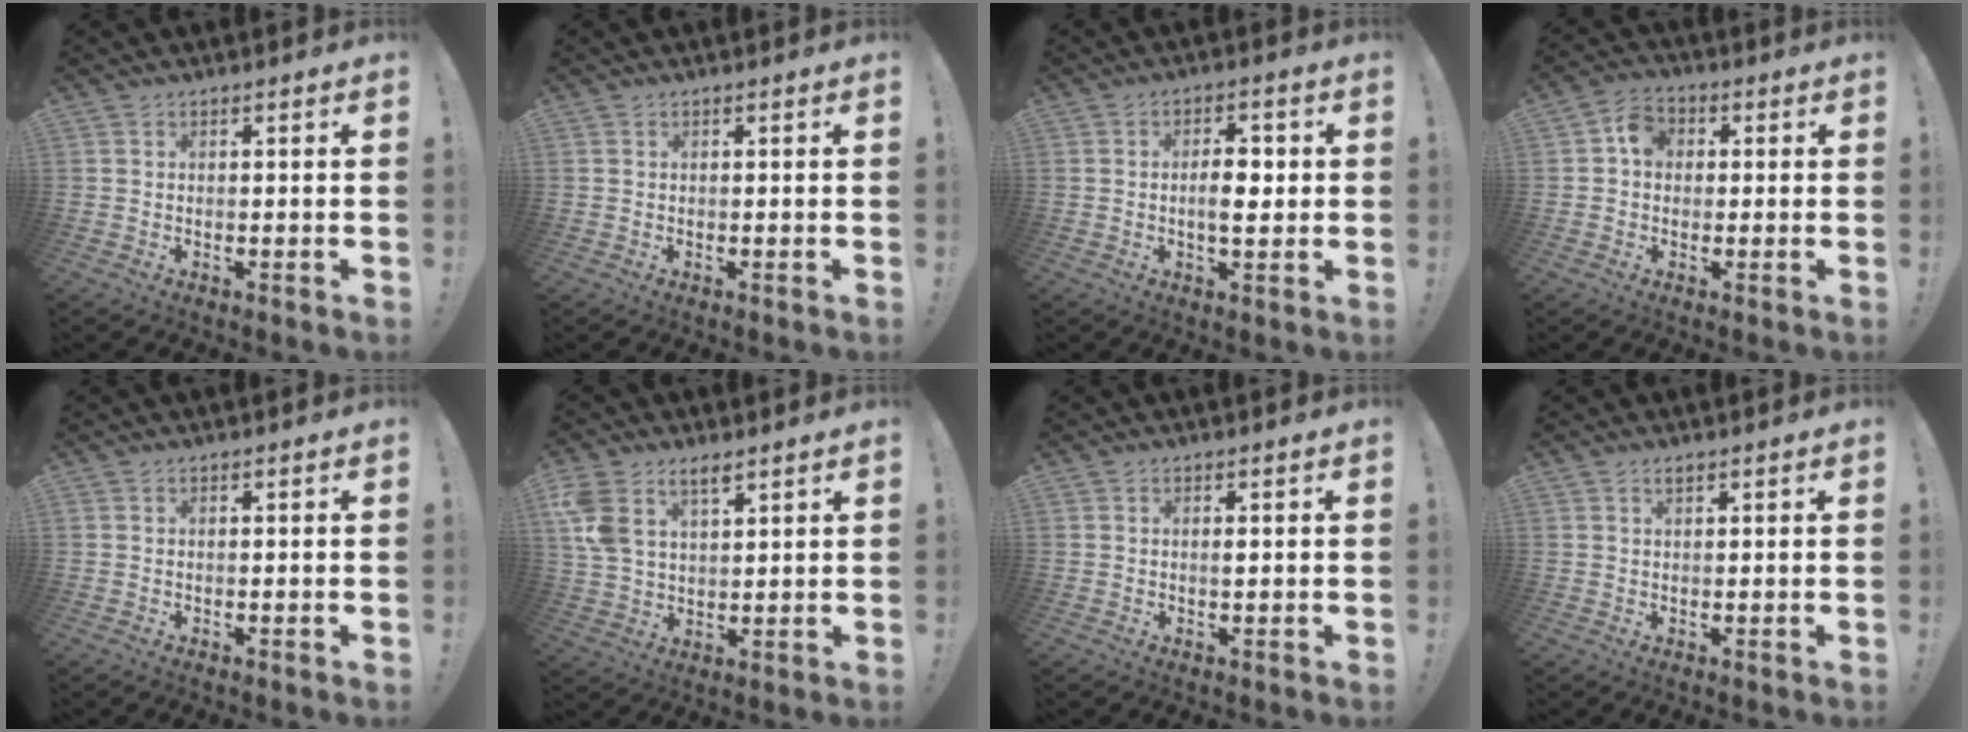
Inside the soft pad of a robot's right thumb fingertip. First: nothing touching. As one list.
[{"total": 0.0}, {"total": 6.6, "force": [-0.4, 3.2, 5.8], "torque": [-0.086, 0.008, -0.012]}, {"total": 5.6, "force": [0.5, 4.5, 3.3], "torque": [-0.046, 0.012, 0.009]}, {"total": 0.0}, {"total": 9.0, "force": [5.5, 5.2, 4.7], "torque": [-0.097, -0.013, 0.112]}, {"total": 0.8, "force": [0.0, 0.2, 0.7], "torque": [-0.003, -0.004, -0.002]}, {"total": 1.1, "force": [0.9, 0.3, 0.5], "torque": [-0.006, -0.002, 0.016]}]